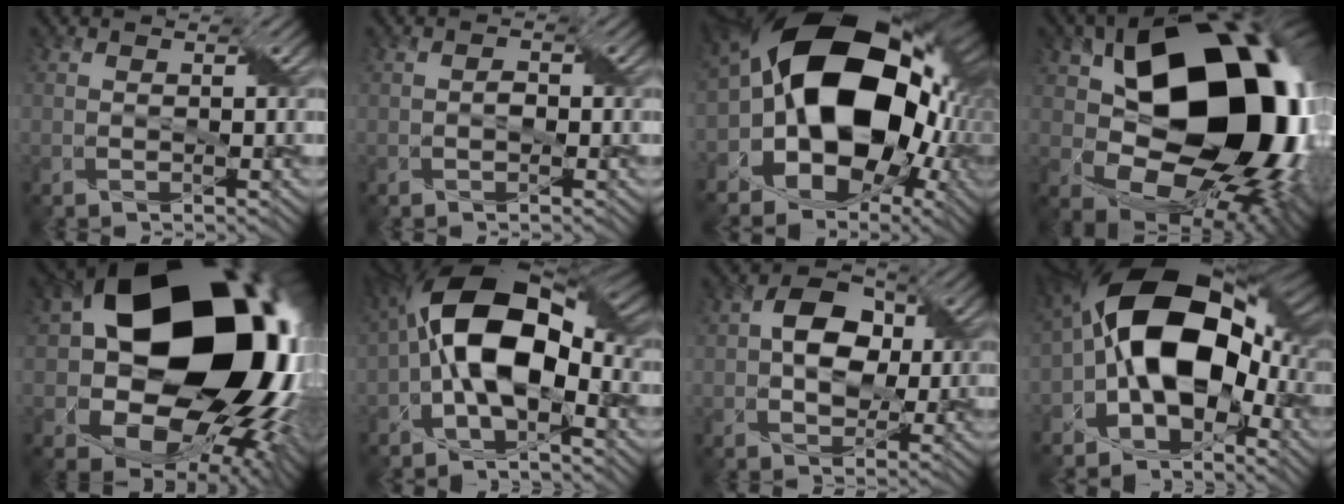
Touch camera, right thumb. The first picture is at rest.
{"total": 1.0, "force": [-0.3, 0.6, 0.7], "torque": [-0.013, 0.003, -0.006]}
{"total": 20.6, "force": [0.5, 14.5, 14.6], "torque": [-0.239, -0.016, 0.015]}
{"total": 20.1, "force": [2.6, 13.7, 14.4], "torque": [-0.239, -0.022, 0.064]}
{"total": 23.4, "force": [3.4, 18.0, 14.7], "torque": [-0.297, -0.037, 0.093]}
{"total": 15.8, "force": [-1.5, 8.5, 13.3], "torque": [-0.236, 0.021, -0.048]}
{"total": 7.2, "force": [0.9, 5.0, 5.1], "torque": [-0.084, 0.011, 0.007]}
{"total": 17.0, "force": [-2.0, 10.5, 13.1], "torque": [-0.213, 0.019, -0.062]}